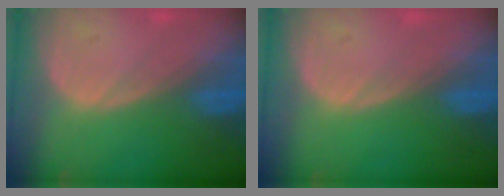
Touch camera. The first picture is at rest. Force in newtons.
{"total": 0.0}